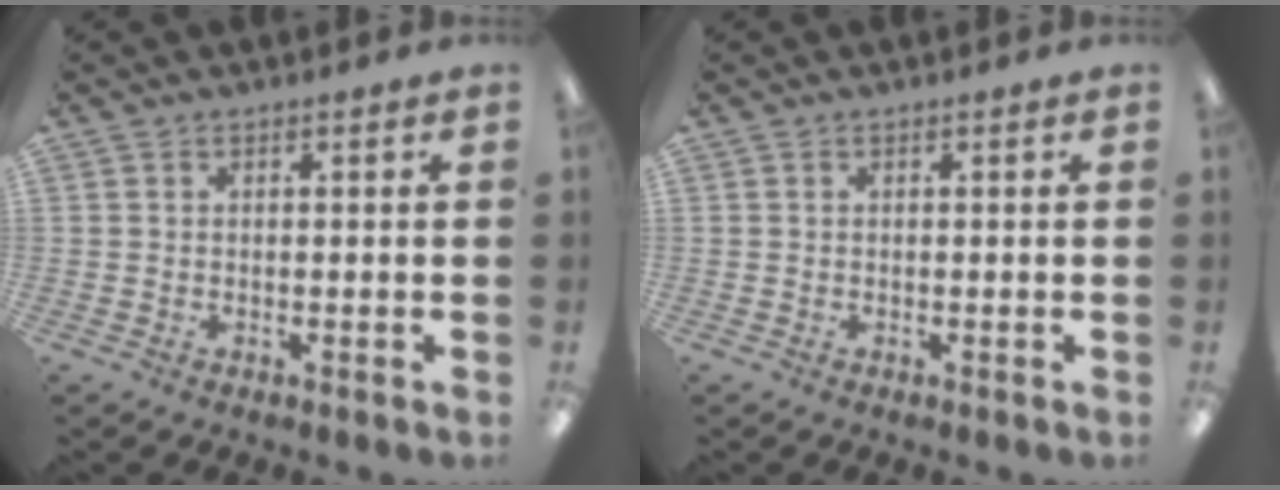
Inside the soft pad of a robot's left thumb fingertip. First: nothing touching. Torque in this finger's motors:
{"motor_torque": [-0.32, 0.31, -0.22, 0.18, 0.00]}